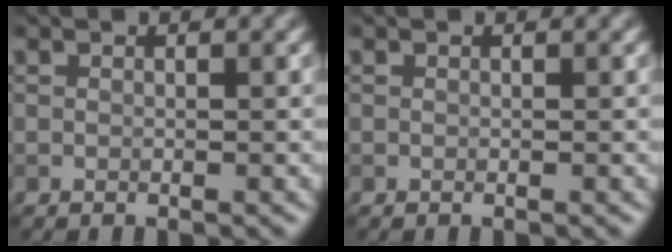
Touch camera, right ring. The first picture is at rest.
{"total": 0.0}